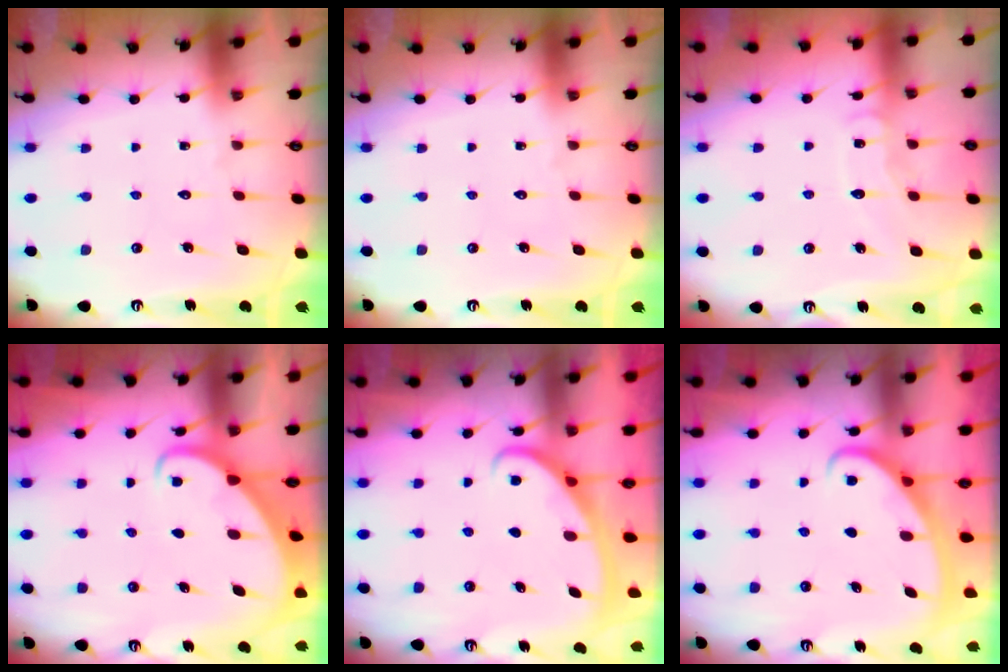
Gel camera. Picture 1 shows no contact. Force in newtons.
{"total": 0.0}
{"total": 8.0, "press": 7.9, "slide": 0.7}
{"total": 2.7, "press": 2.6, "slide": 0.4}
{"total": 3.0, "press": 3.0, "slide": 0.4}
{"total": 2.7, "press": 2.7, "slide": 0.3}